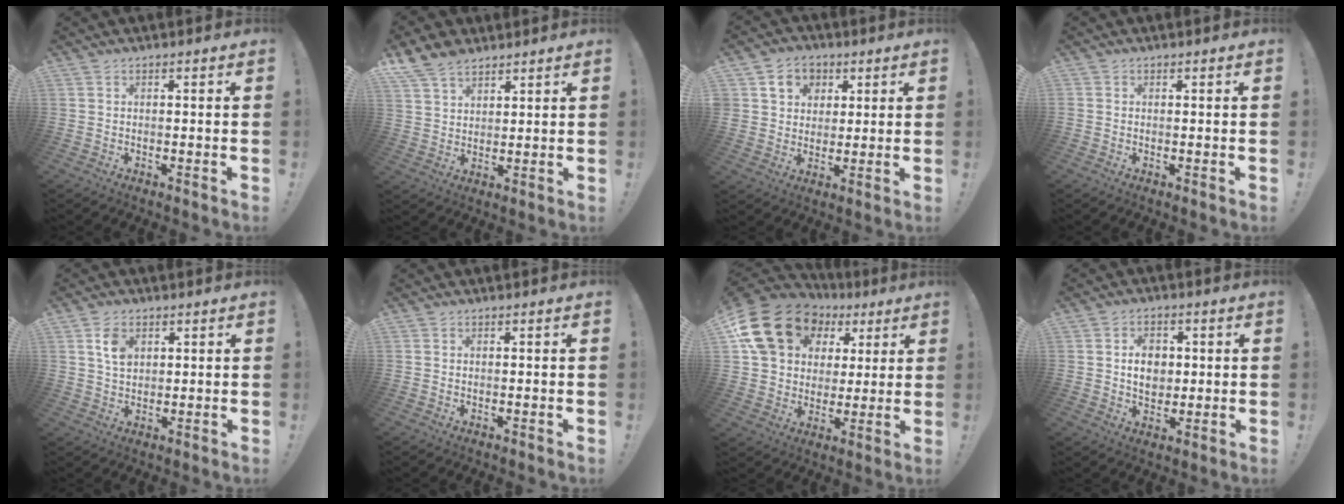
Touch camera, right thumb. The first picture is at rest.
{"total": 8.6, "force": [6.7, 4.7, 2.8], "torque": [-0.052, -0.034, 0.132]}
{"total": 8.2, "force": [3.0, 7.3, 2.2], "torque": [-0.027, -0.015, 0.062]}
{"total": 0.5, "force": [0.1, 0.5, 0.0], "torque": [-0.002, 0.001, 0.002]}
{"total": 5.8, "force": [2.4, 4.0, 3.5], "torque": [-0.047, -0.007, 0.042]}
{"total": 0.0}
{"total": 21.3, "force": [10.0, 15.5, 10.8], "torque": [-0.172, -0.032, 0.205]}
{"total": 7.8, "force": [1.1, 6.4, 4.3], "torque": [-0.055, 0.000, 0.020]}